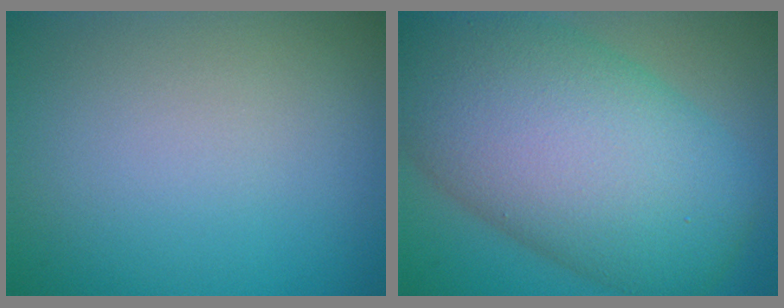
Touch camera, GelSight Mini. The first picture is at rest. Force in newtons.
{"total": 14.5, "press": 14.5, "slide": 0.7}